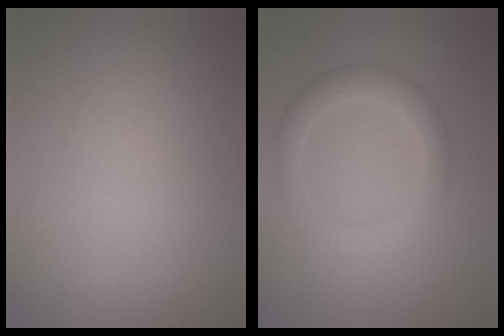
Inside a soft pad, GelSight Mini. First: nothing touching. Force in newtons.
{"total": 3.4, "press": 3.4, "slide": 0.1}